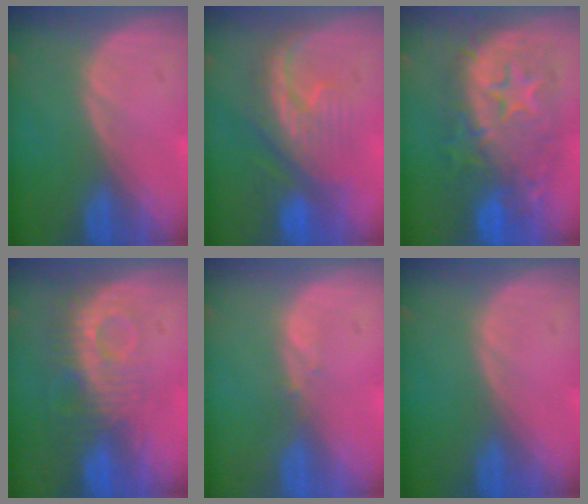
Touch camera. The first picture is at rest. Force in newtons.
{"total": 8.0, "press": 7.9, "slide": 1.1}
{"total": 12.0, "press": 11.9, "slide": 1.2}
{"total": 9.2, "press": 8.1, "slide": 4.3}
{"total": 0.6, "press": 0.6, "slide": 0.1}
{"total": 0.0}